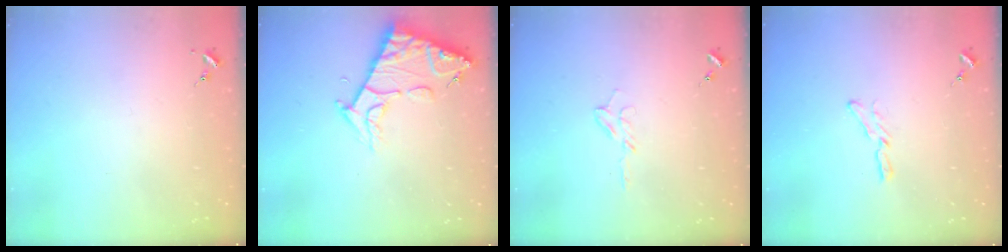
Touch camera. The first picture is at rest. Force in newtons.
{"total": 12.5, "press": 12.5, "slide": 1.3}
{"total": 4.9, "press": 4.8, "slide": 0.6}
{"total": 5.9, "press": 5.9, "slide": 0.5}